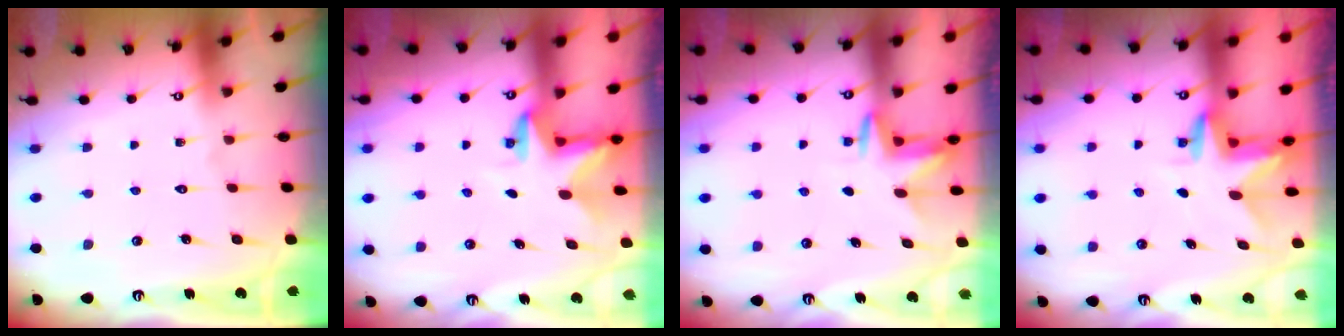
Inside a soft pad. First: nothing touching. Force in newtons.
{"total": 2.8, "press": 2.8, "slide": 0.2}
{"total": 3.3, "press": 3.3, "slide": 0.5}
{"total": 3.1, "press": 3.1, "slide": 0.2}